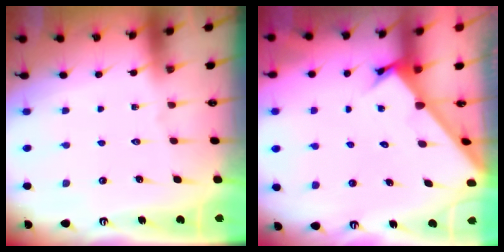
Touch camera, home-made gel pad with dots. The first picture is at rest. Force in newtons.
{"total": 2.5, "press": 2.5, "slide": 0.2}